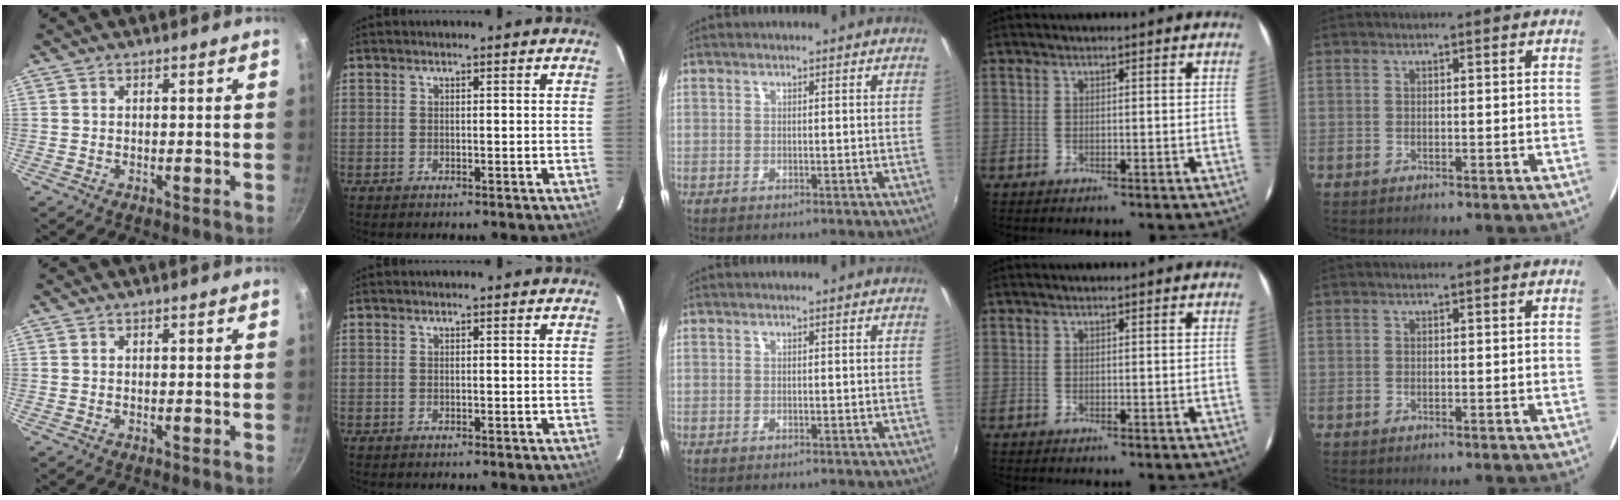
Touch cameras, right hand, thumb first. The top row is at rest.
{}